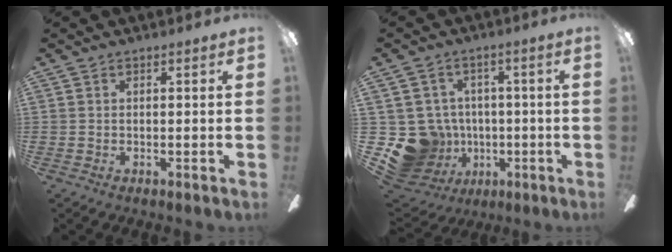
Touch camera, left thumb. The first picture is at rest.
{"total": 14.0, "force": [-3.0, 12.8, 5.0], "torque": [-0.139, 0.012, -0.036]}